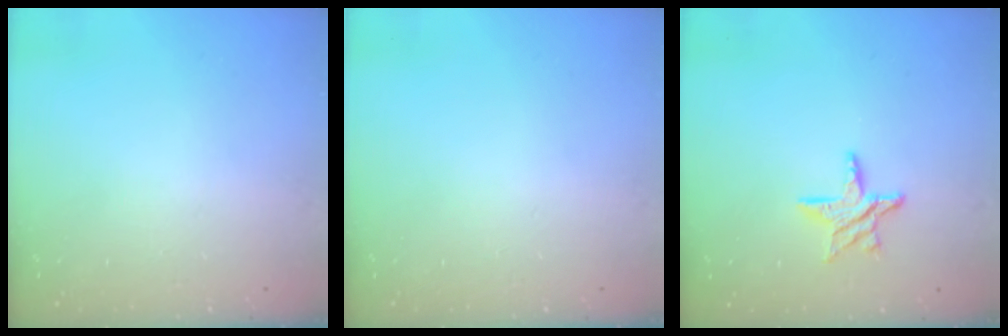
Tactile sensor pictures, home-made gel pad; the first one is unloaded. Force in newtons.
{"total": 0.0}
{"total": 8.8, "press": 8.8, "slide": 1.0}